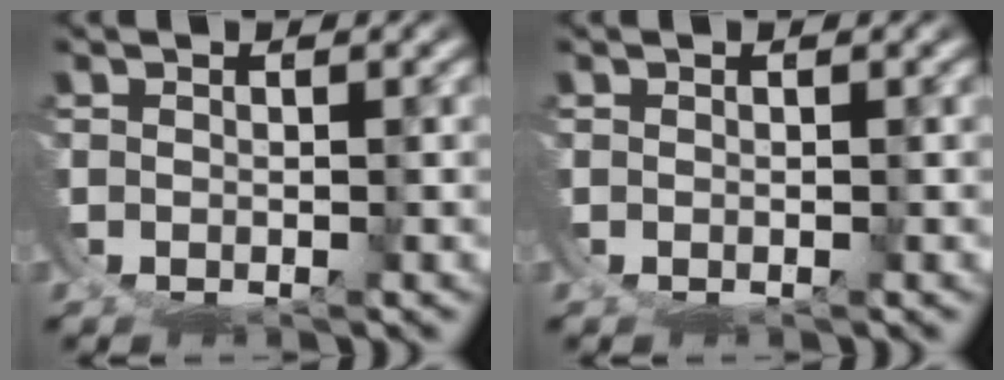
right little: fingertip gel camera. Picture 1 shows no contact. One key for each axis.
{"total": 0.0}